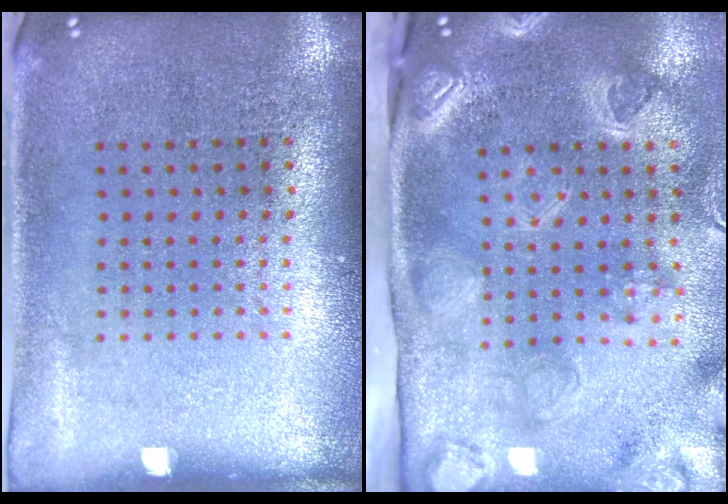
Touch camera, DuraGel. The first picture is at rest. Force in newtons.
{"total": 4.0, "press": 3.0, "slide": 2.7}